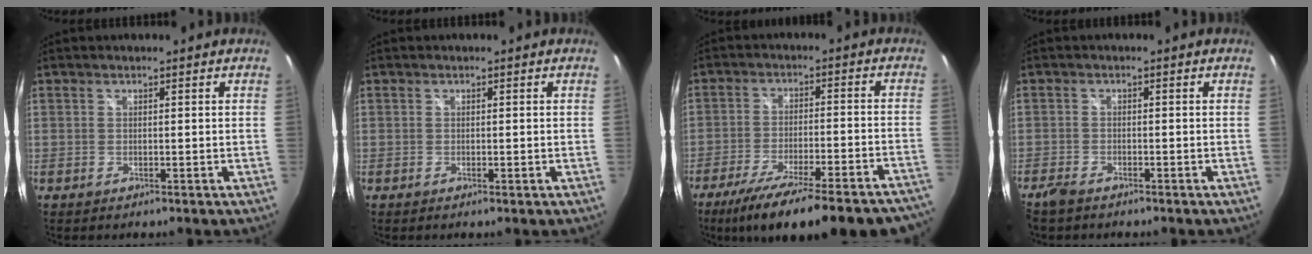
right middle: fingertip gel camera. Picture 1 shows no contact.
{"total": 0.6, "force": [-0.2, 0.1, 0.6], "torque": [-0.008, 0.001, -0.003]}
{"total": 25.8, "force": [-21.5, 4.3, 13.6], "torque": [-0.225, -0.061, -0.299]}
{"total": 2.9, "force": [-2.5, 0.9, 1.2], "torque": [-0.036, -0.007, -0.051]}